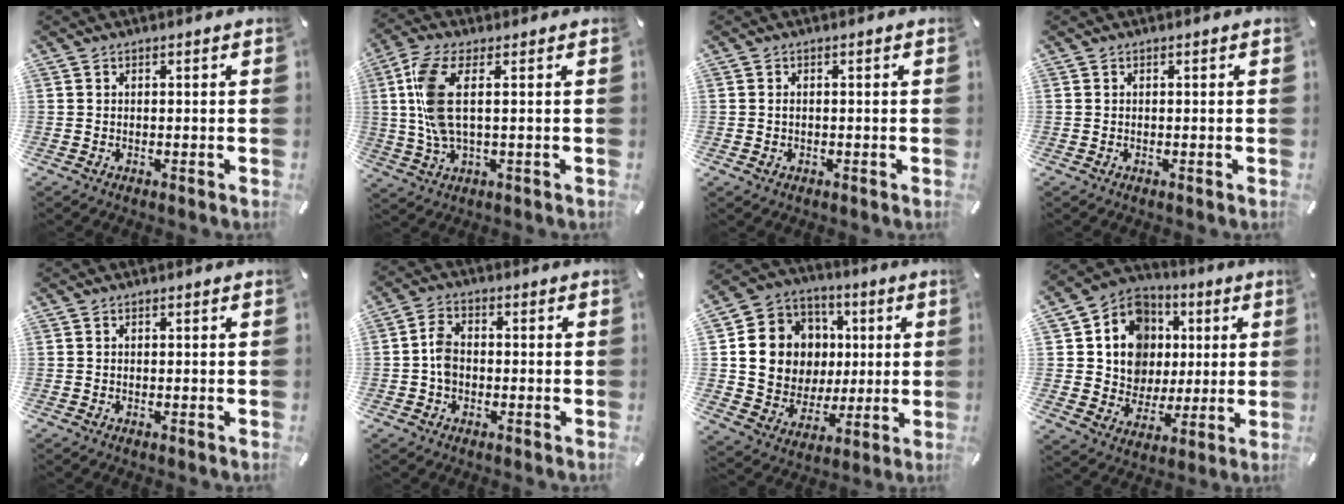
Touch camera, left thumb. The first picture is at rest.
{"total": 9.9, "force": [1.5, 3.5, 9.2], "torque": [-0.206, -0.016, 0.025]}
{"total": 1.0, "force": [-0.2, 0.7, 0.8], "torque": [-0.016, 0.001, -0.004]}
{"total": 0.0}
{"total": 0.0}
{"total": 4.8, "force": [-0.7, 3.5, 3.2], "torque": [-0.064, 0.007, -0.012]}
{"total": 15.1, "force": [2.3, 14.0, 5.2], "torque": [-0.099, -0.003, 0.057]}
{"total": 13.6, "force": [2.1, 12.6, 4.5], "torque": [-0.074, -0.010, 0.050]}